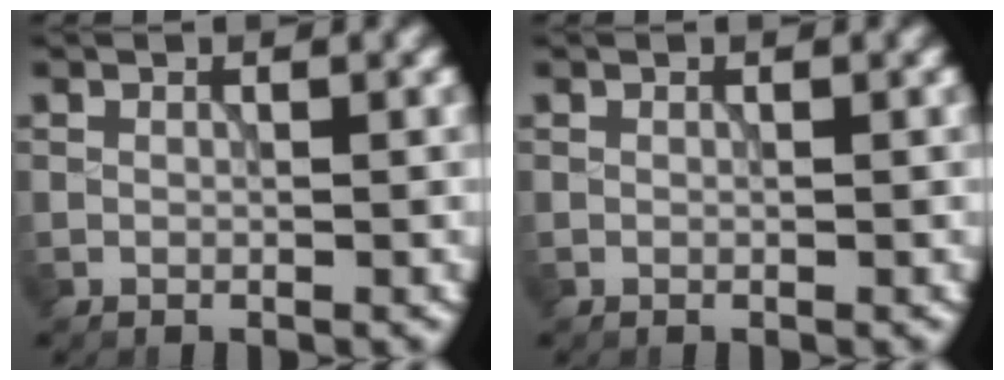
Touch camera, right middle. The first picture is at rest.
{"total": 0.0}